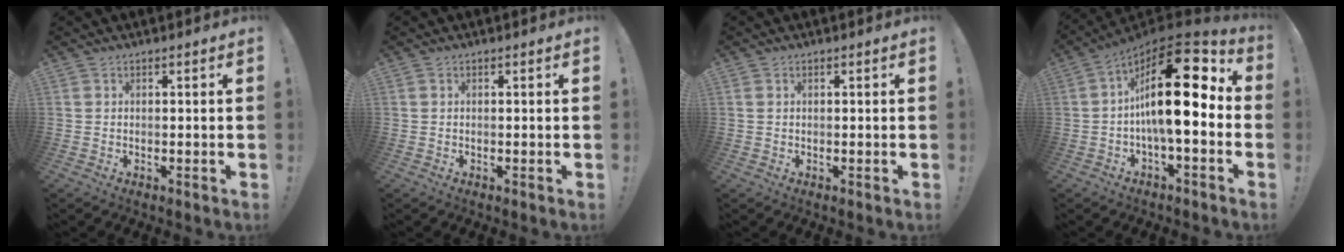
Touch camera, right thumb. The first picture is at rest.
{"total": 0.0}
{"total": 0.6, "force": [0.4, 0.3, 0.3], "torque": [-0.007, 0.002, 0.008]}
{"total": 21.5, "force": [2.7, 7.1, 20.1], "torque": [-0.329, -0.010, 0.042]}